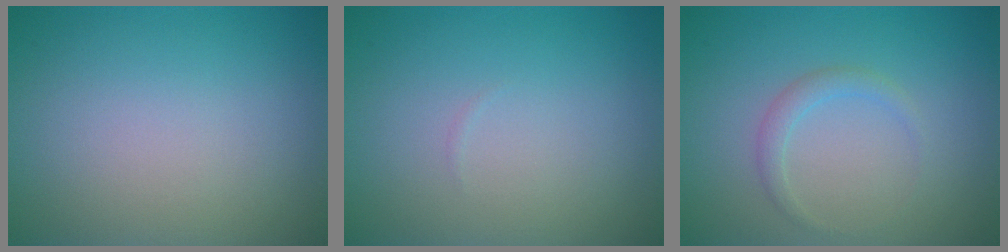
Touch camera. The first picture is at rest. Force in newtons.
{"total": 0.0}
{"total": 1.3, "press": 1.3, "slide": 0.1}